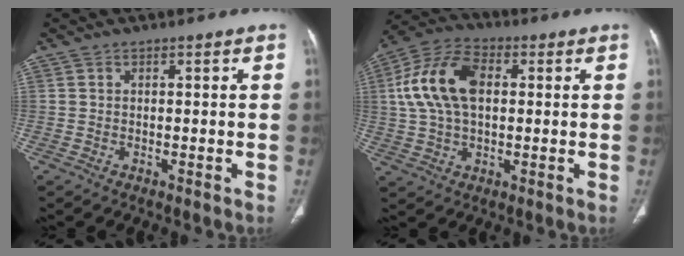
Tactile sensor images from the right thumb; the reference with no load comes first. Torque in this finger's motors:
{"motor_torque": [-0.14, 0.56, 0.84, -0.29, 0.39]}